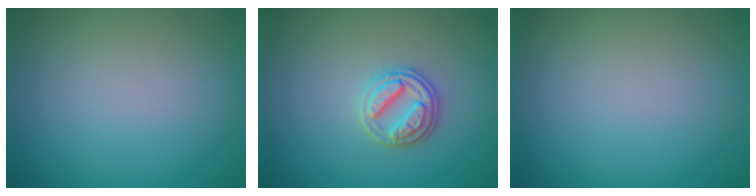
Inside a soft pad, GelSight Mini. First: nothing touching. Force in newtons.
{"total": 2.8, "press": 2.8, "slide": 0.5}
{"total": 0.0}